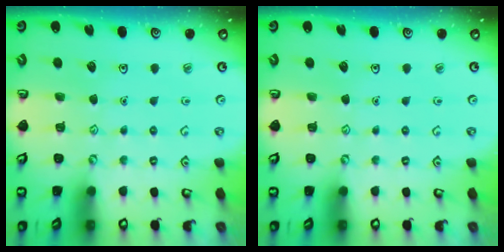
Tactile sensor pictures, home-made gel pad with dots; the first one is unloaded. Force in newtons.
{"total": 0.0}